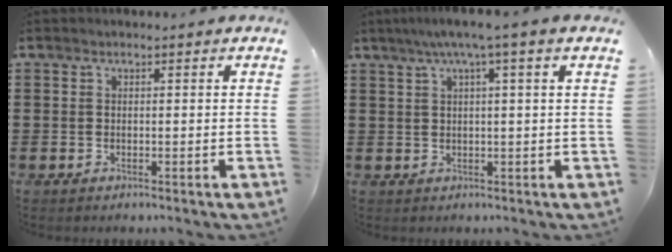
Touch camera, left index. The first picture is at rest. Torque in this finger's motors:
{"motor_torque": [2.14, 0.00, 0.68, 0.21]}